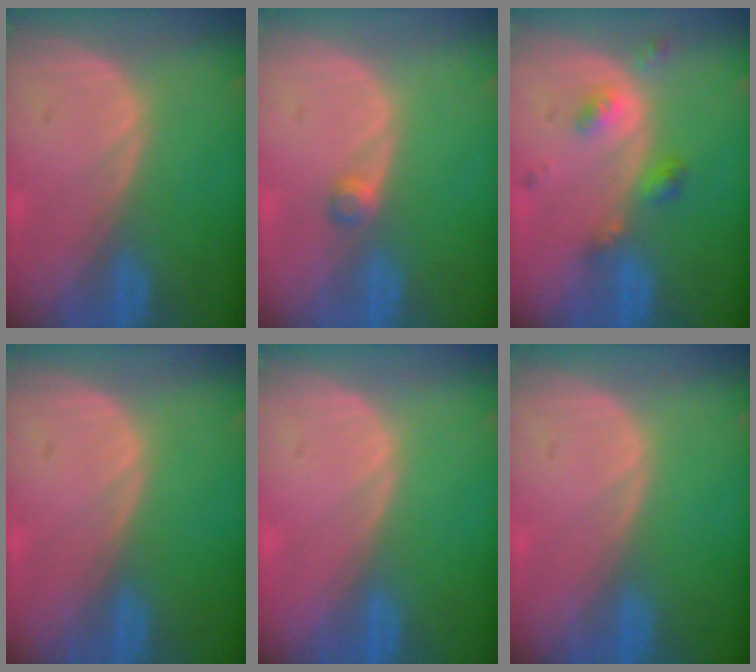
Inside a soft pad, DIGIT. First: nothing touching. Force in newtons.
{"total": 1.6, "press": 1.4, "slide": 0.8}
{"total": 4.6, "press": 4.1, "slide": 2.1}
{"total": 0.0}
{"total": 0.0}
{"total": 0.0}